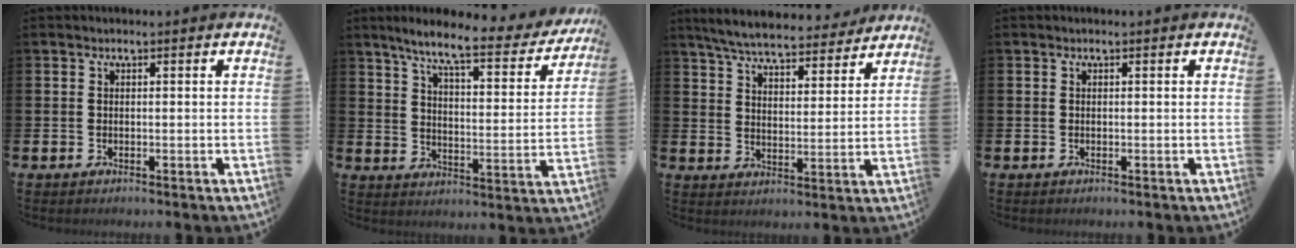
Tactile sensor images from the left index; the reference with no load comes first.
{"total": 8.0, "force": [6.6, 1.4, 4.4], "torque": [-0.102, -0.040, 0.103]}
{"total": 6.7, "force": [6.4, 1.1, 1.8], "torque": [-0.058, -0.039, 0.112]}
{"total": 0.0}